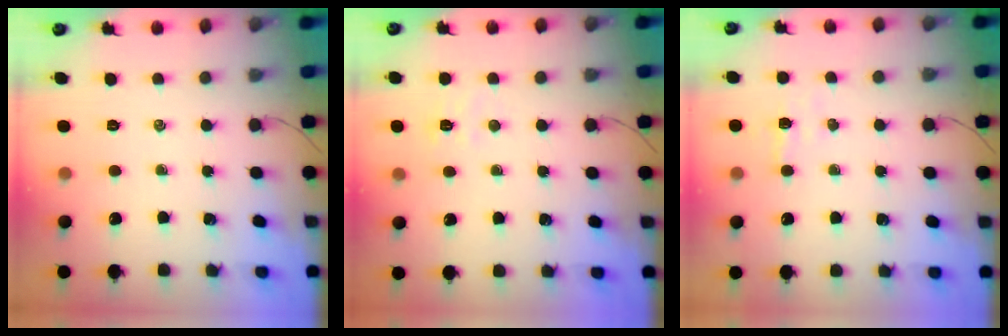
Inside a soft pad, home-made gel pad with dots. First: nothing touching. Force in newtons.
{"total": 3.8, "press": 3.6, "slide": 1.1}
{"total": 3.1, "press": 3.1, "slide": 0.5}